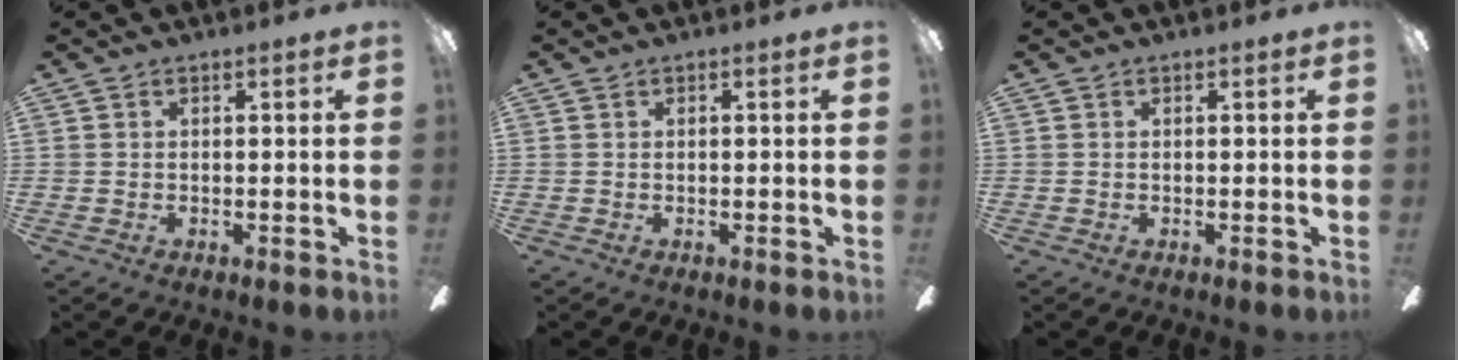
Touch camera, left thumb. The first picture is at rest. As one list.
[{"total": 0.0}, {"total": 0.0}]